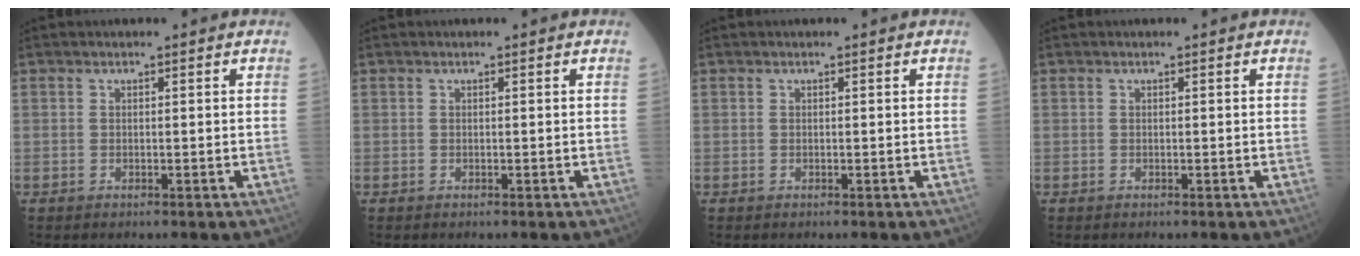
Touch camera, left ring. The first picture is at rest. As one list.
[{"total": 0.0}, {"total": 0.0}, {"total": 0.0}]